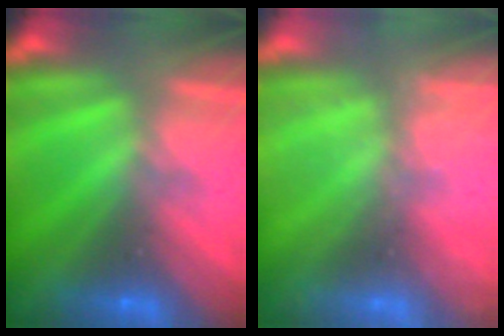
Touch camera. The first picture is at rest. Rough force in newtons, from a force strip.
{"total": 2.4}